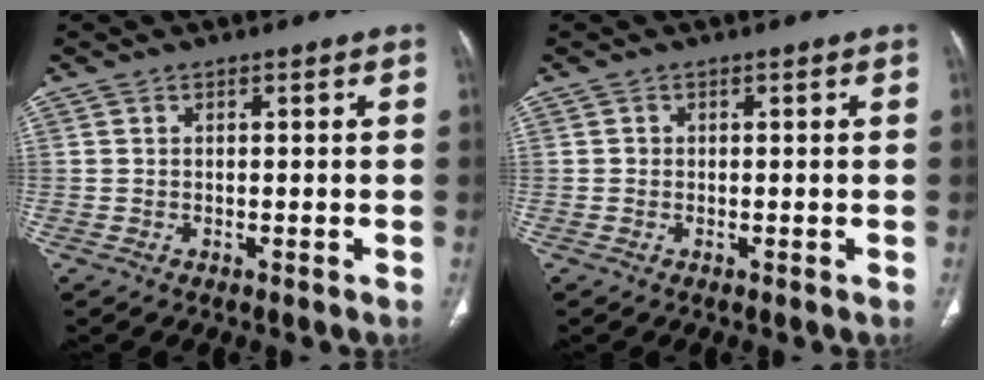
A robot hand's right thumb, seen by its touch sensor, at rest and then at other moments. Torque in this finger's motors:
{"motor_torque": [0.42, 0.38, -0.07, -0.44, 0.04]}